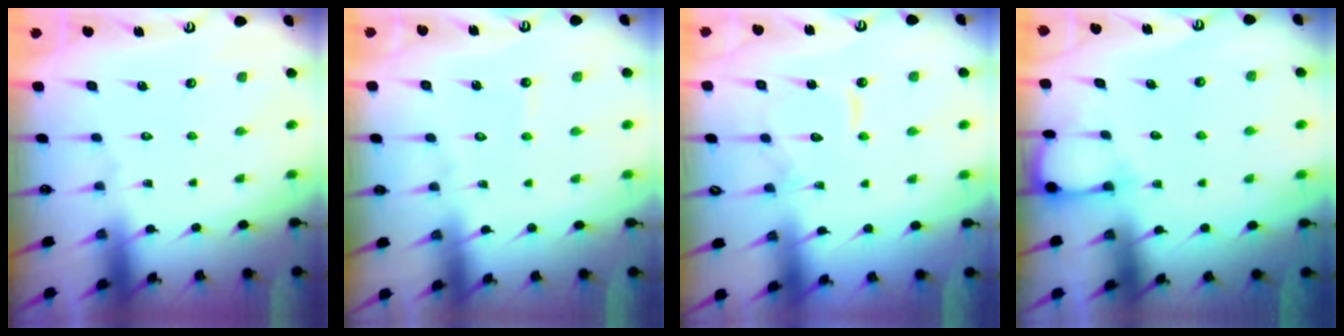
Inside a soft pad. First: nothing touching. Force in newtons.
{"total": 2.6, "press": 2.6, "slide": 0.2}
{"total": 9.9, "press": 9.9, "slide": 0.7}
{"total": 6.2, "press": 6.1, "slide": 0.4}